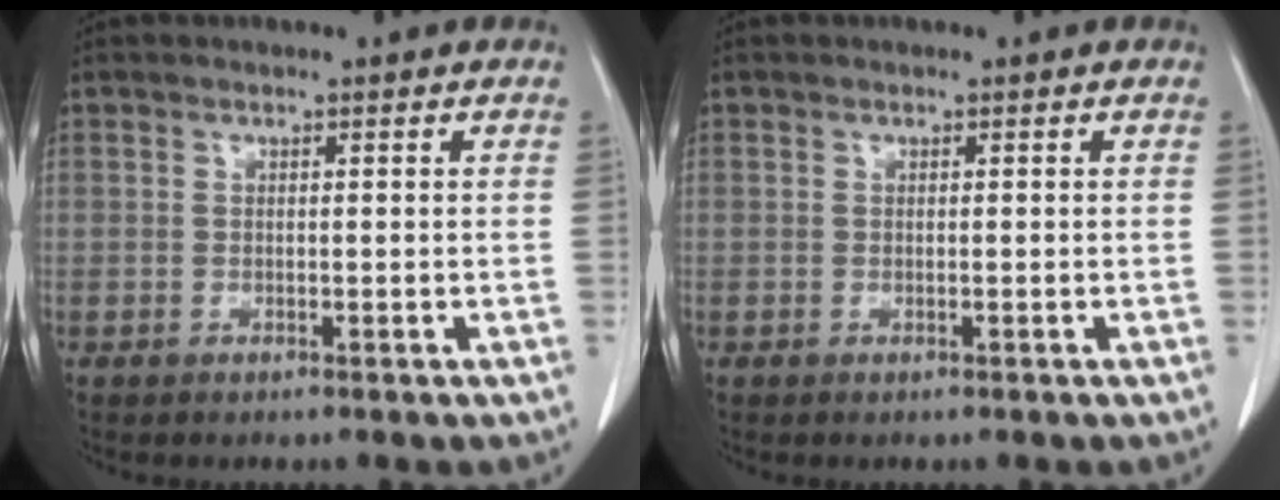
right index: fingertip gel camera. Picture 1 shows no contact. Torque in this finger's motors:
{"motor_torque": [0.00, 0.00, 0.01, 0.00]}